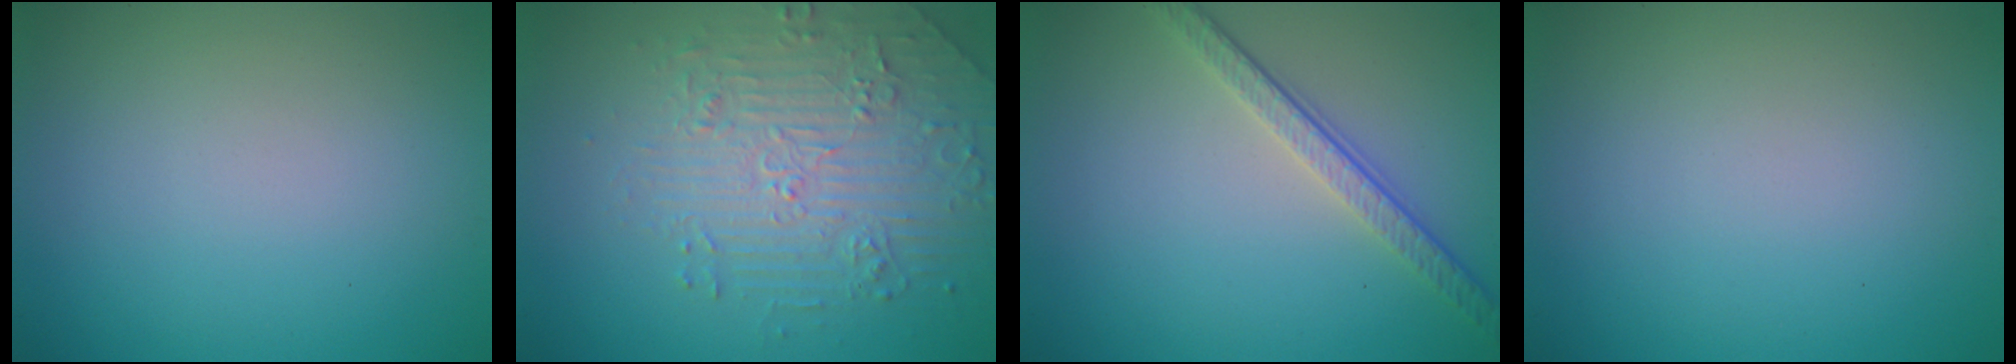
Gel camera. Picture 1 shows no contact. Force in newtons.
{"total": 4.4, "press": 4.0, "slide": 1.8}
{"total": 3.6, "press": 2.6, "slide": 2.4}
{"total": 0.0}